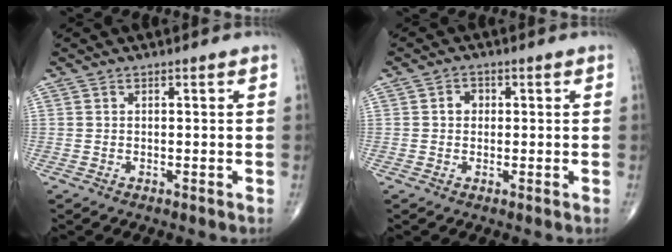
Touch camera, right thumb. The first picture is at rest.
{"total": 2.2, "force": [0.2, 1.9, 1.1], "torque": [-0.006, 0.007, 0.000]}